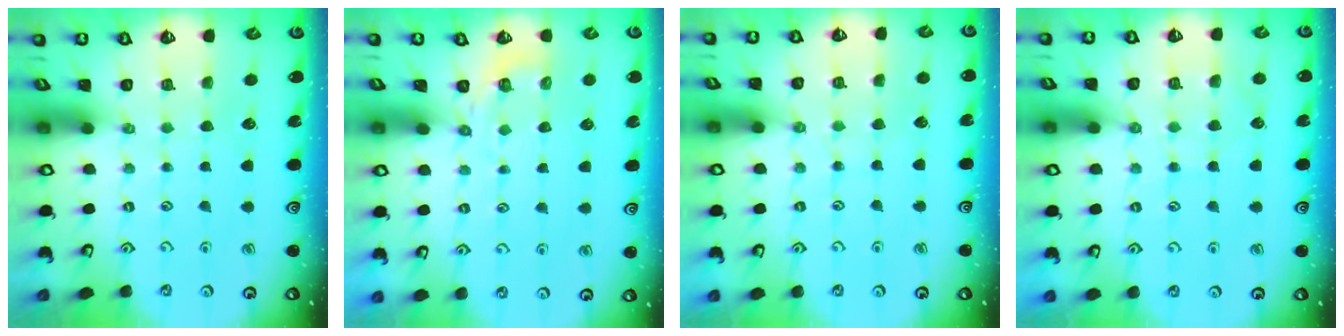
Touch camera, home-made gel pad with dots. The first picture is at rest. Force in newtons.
{"total": 2.3, "press": 1.4, "slide": 1.8}
{"total": 2.8, "press": 2.7, "slide": 0.5}
{"total": 5.4, "press": 5.4, "slide": 0.7}